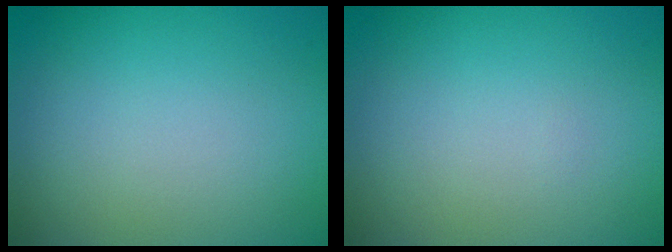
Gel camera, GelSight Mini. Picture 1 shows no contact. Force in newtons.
{"total": 0.0}